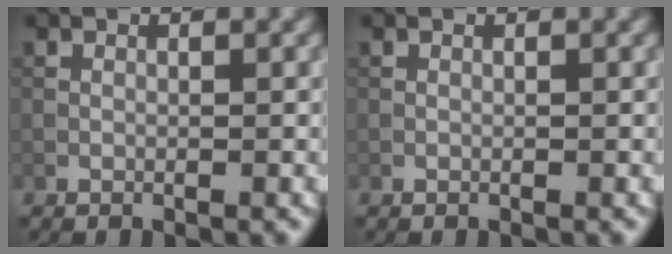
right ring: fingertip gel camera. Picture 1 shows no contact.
{"total": 0.0}